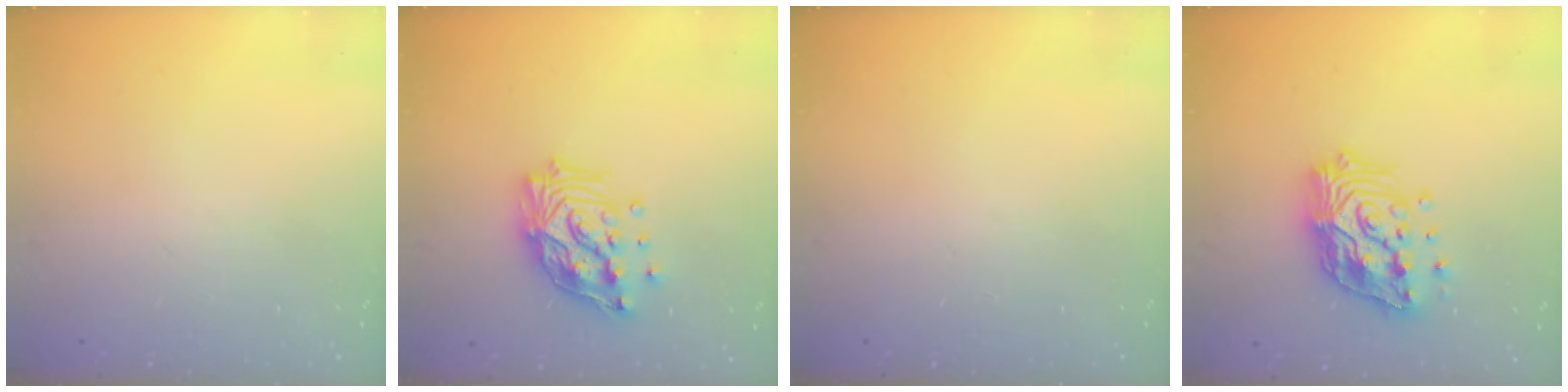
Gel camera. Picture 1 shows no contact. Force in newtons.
{"total": 16.8, "press": 16.7, "slide": 1.9}
{"total": 0.0}
{"total": 19.6, "press": 19.5, "slide": 2.3}